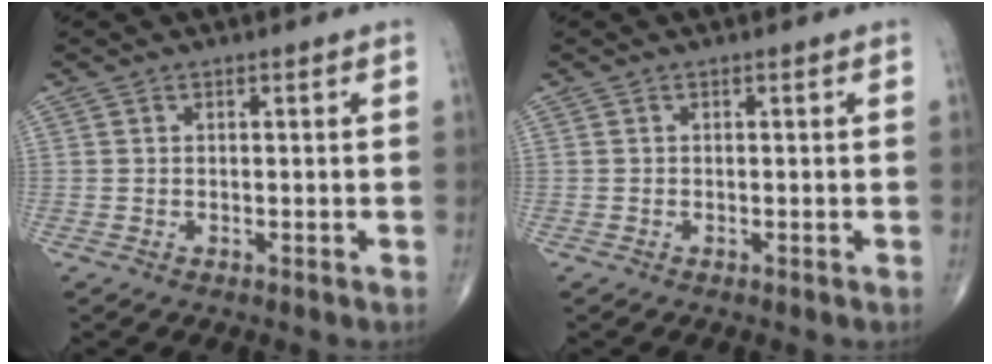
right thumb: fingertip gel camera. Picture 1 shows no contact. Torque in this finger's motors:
{"motor_torque": [-0.02, 0.23, -0.19, -0.06, -0.02]}